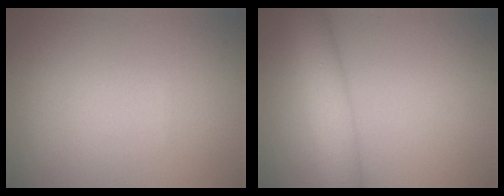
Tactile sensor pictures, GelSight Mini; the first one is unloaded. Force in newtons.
{"total": 3.9, "press": 3.9, "slide": 0.1}